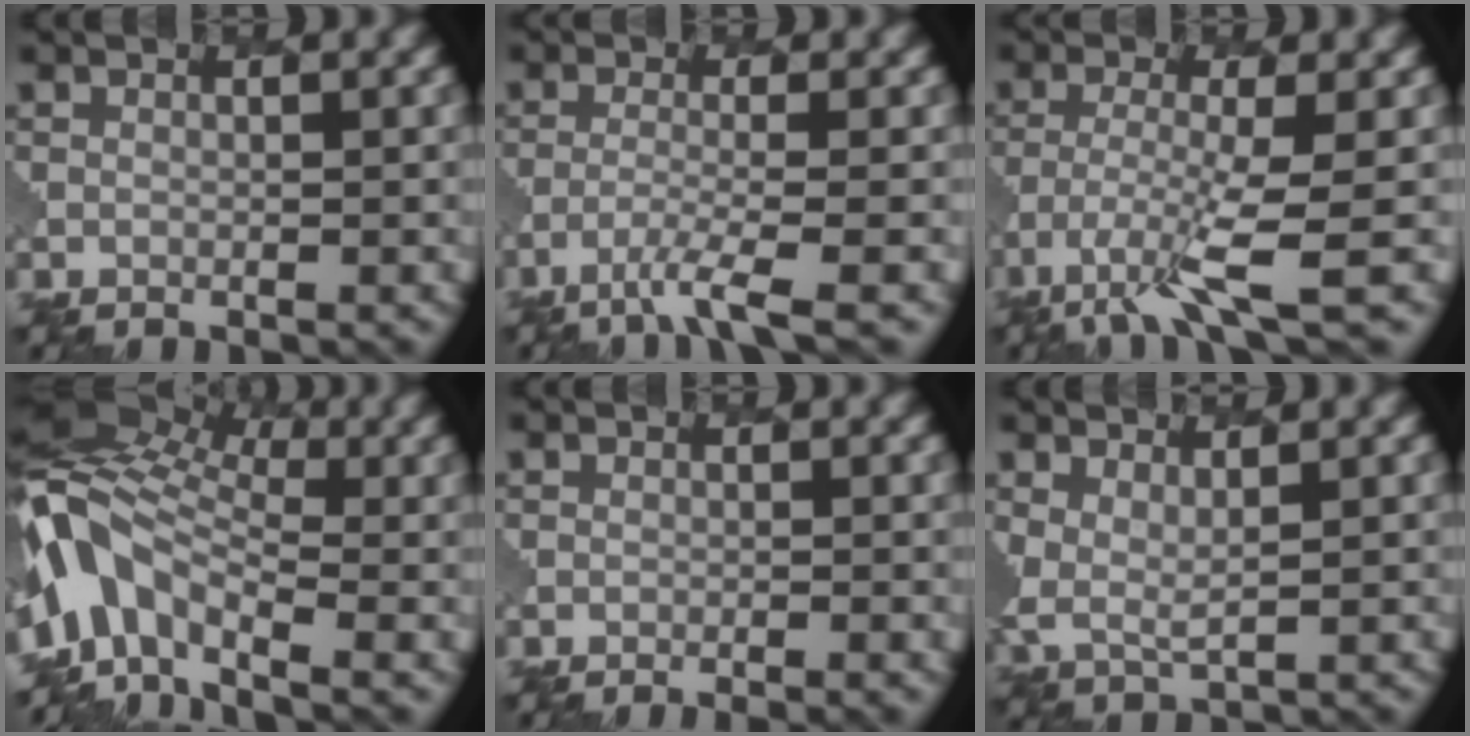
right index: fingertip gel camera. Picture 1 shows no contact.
{"total": 3.6, "force": [-2.2, 0.4, 2.8], "torque": [-0.050, -0.004, -0.056]}
{"total": 5.3, "force": [-2.9, 0.7, 4.3], "torque": [-0.092, -0.018, -0.064]}
{"total": 10.3, "force": [-2.1, 6.1, 8.0], "torque": [-0.158, 0.010, -0.059]}
{"total": 1.3, "force": [-0.7, 0.4, 1.0], "torque": [-0.004, -0.003, -0.010]}
{"total": 2.4, "force": [1.5, 1.0, 1.6], "torque": [-0.041, -0.011, 0.030]}